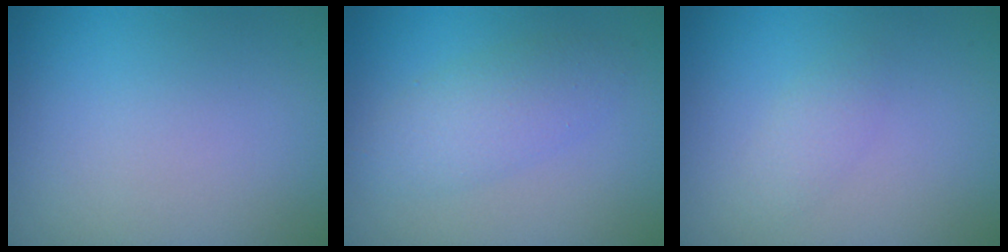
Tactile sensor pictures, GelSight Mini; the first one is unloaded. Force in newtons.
{"total": 3.2, "press": 3.2, "slide": 0.1}
{"total": 1.2, "press": 1.2, "slide": 0.1}